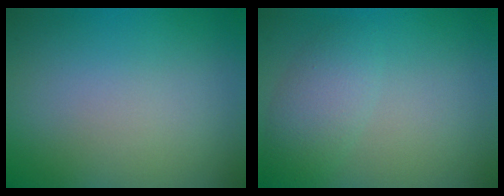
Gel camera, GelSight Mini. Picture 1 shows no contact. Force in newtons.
{"total": 2.9, "press": 2.9, "slide": 0.2}